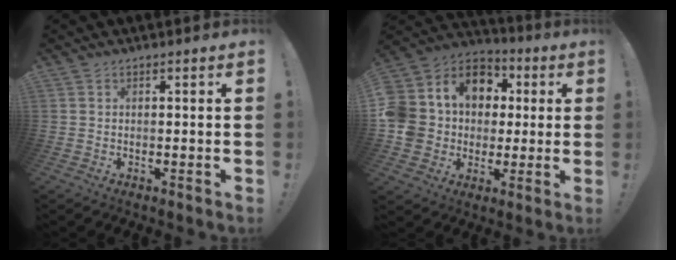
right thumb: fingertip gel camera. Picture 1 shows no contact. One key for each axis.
{"total": 14.5, "fx": 1.9, "fy": 12.9, "fz": 6.3, "tx": -0.114, "ty": 0.001, "tz": 0.057}